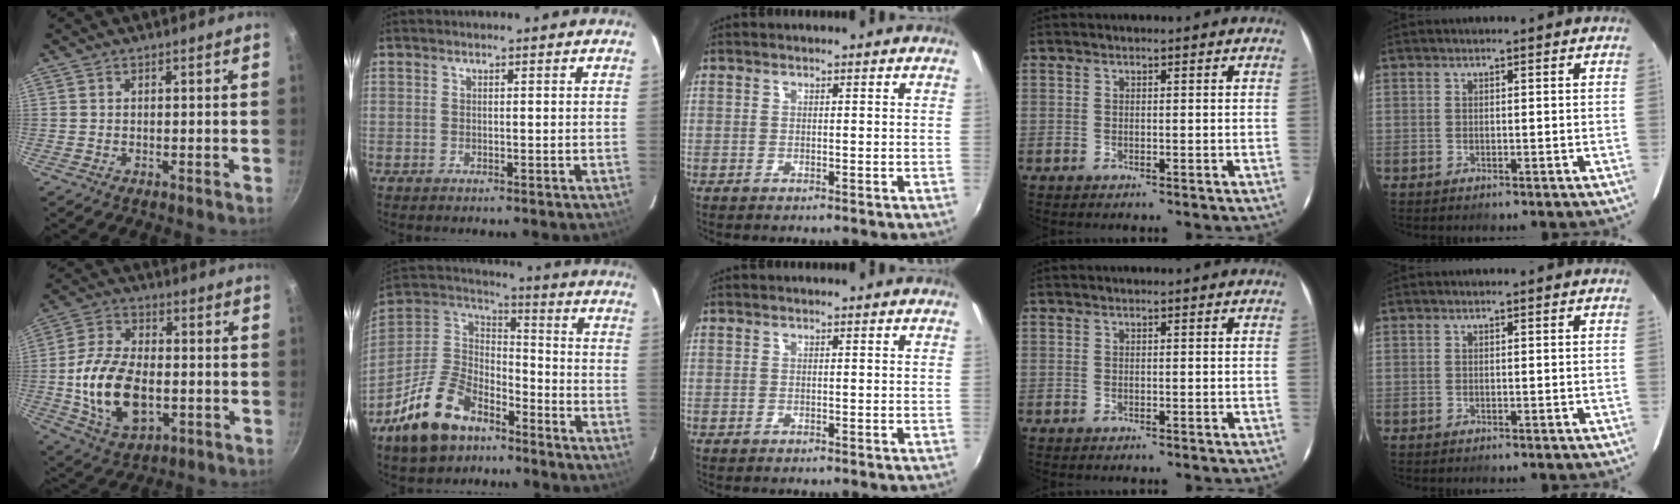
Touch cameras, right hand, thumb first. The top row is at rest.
{"thumb": {"total": 16.2, "force": [-2.3, 9.6, 12.8], "torque": [-0.231, 0.016, -0.035]}, "index": {"total": 17.1, "force": [-11.0, 9.3, 9.2], "torque": [-0.202, 0.017, -0.190]}}